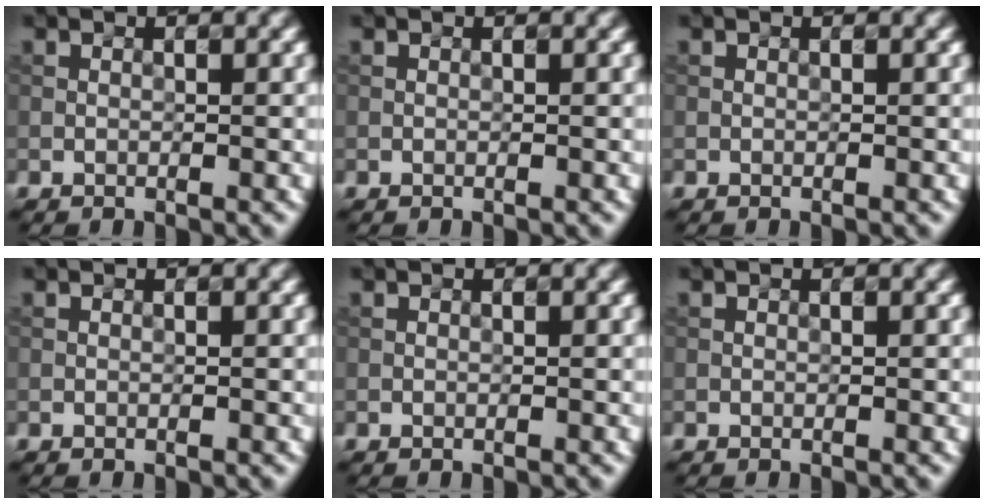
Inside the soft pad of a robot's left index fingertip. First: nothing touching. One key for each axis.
{"total": 0.0}
{"total": 0.0}
{"total": 0.0}
{"total": 0.0}
{"total": 0.0}